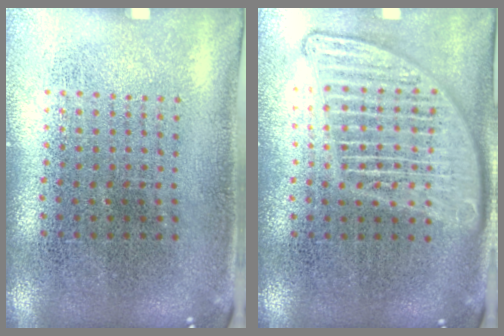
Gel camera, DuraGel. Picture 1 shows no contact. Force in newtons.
{"total": 2.8, "press": 2.8, "slide": 0.3}